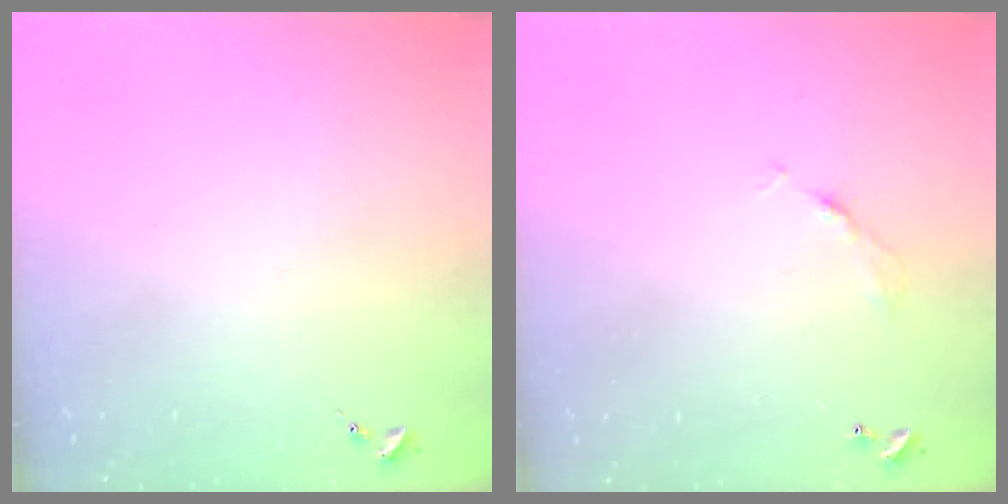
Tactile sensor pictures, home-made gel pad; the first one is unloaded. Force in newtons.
{"total": 4.4, "press": 4.3, "slide": 0.2}